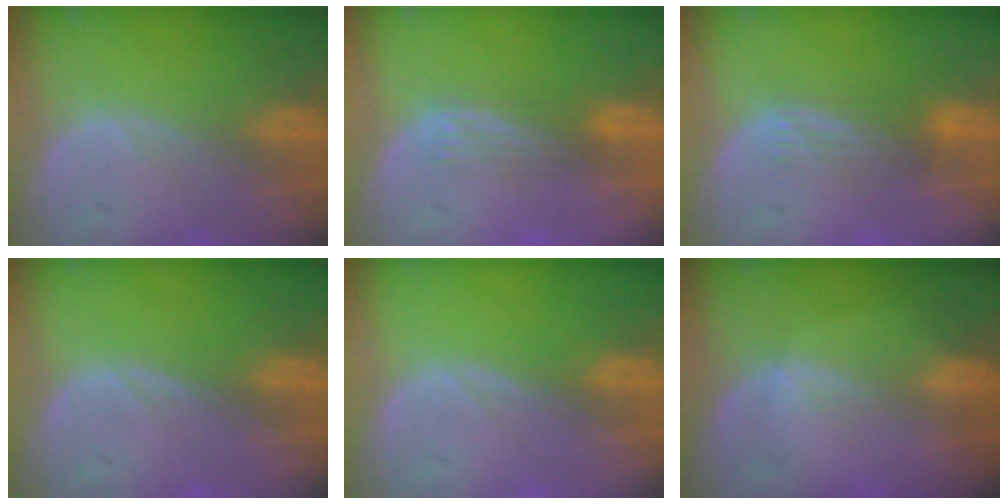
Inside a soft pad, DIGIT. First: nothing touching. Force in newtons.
{"total": 2.9, "press": 2.7, "slide": 1.2}
{"total": 3.7, "press": 3.0, "slide": 2.2}
{"total": 0.0}
{"total": 0.0}
{"total": 1.2, "press": 0.7, "slide": 0.9}